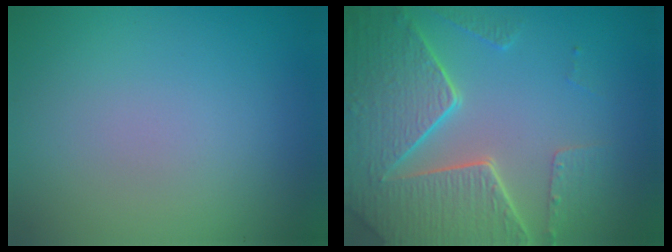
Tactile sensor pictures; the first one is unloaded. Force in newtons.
{"total": 8.3, "press": 5.9, "slide": 5.8}